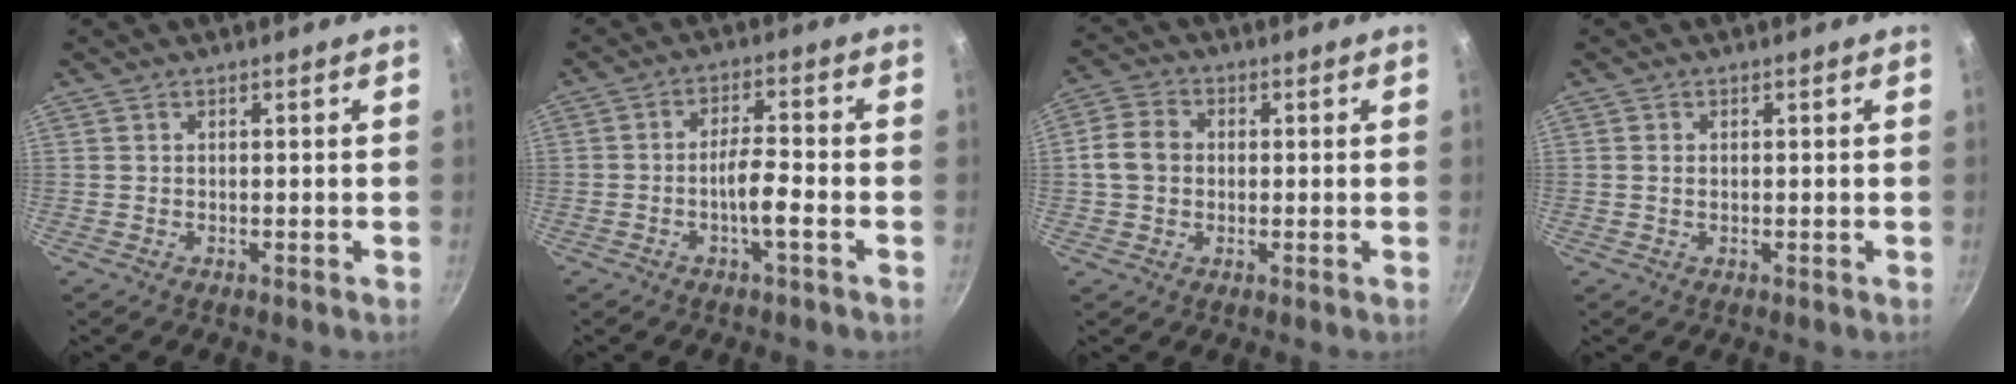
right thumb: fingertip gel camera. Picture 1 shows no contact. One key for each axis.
{"total": 5.3, "fx": -2.1, "fy": 1.0, "fz": 4.8, "tx": -0.088, "ty": 0.026, "tz": -0.040}
{"total": 6.4, "fx": 0.2, "fy": 5.2, "fz": 3.7, "tx": -0.056, "ty": 0.012, "tz": -0.010}
{"total": 1.1, "fx": 0.1, "fy": 0.8, "fz": 0.7, "tx": -0.013, "ty": 0.002, "tz": 0.001}